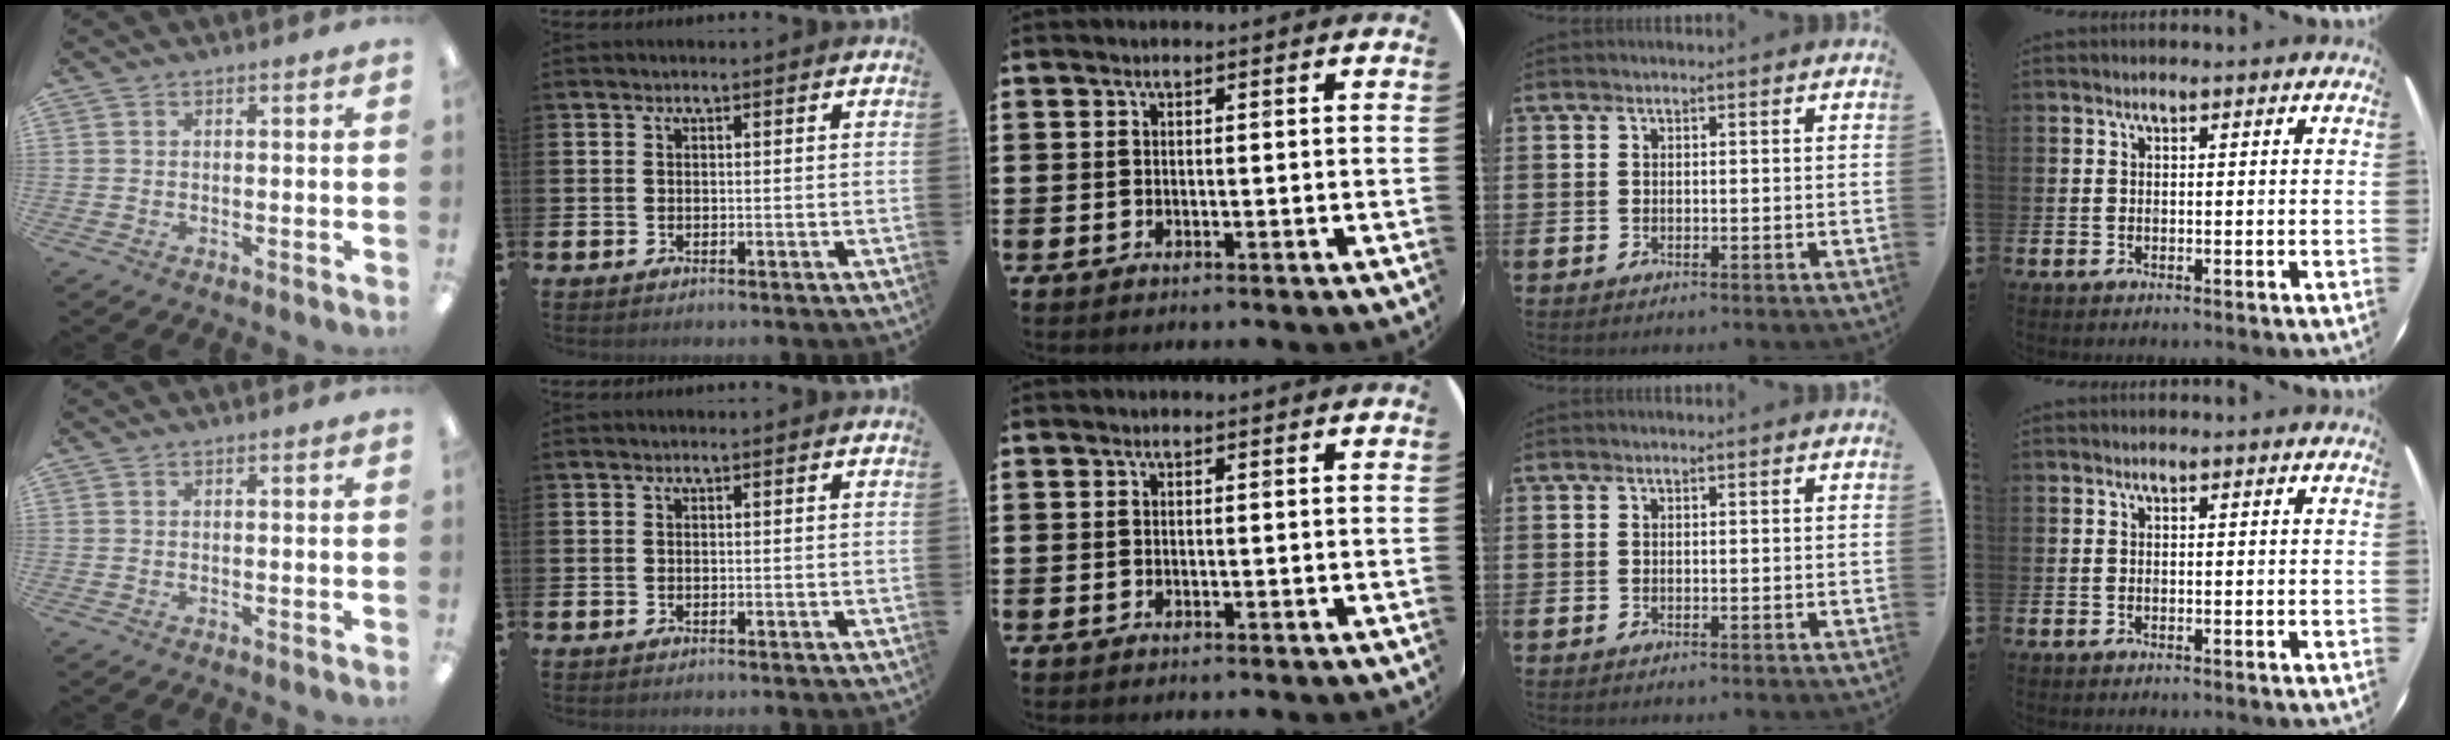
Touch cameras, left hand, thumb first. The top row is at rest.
{}